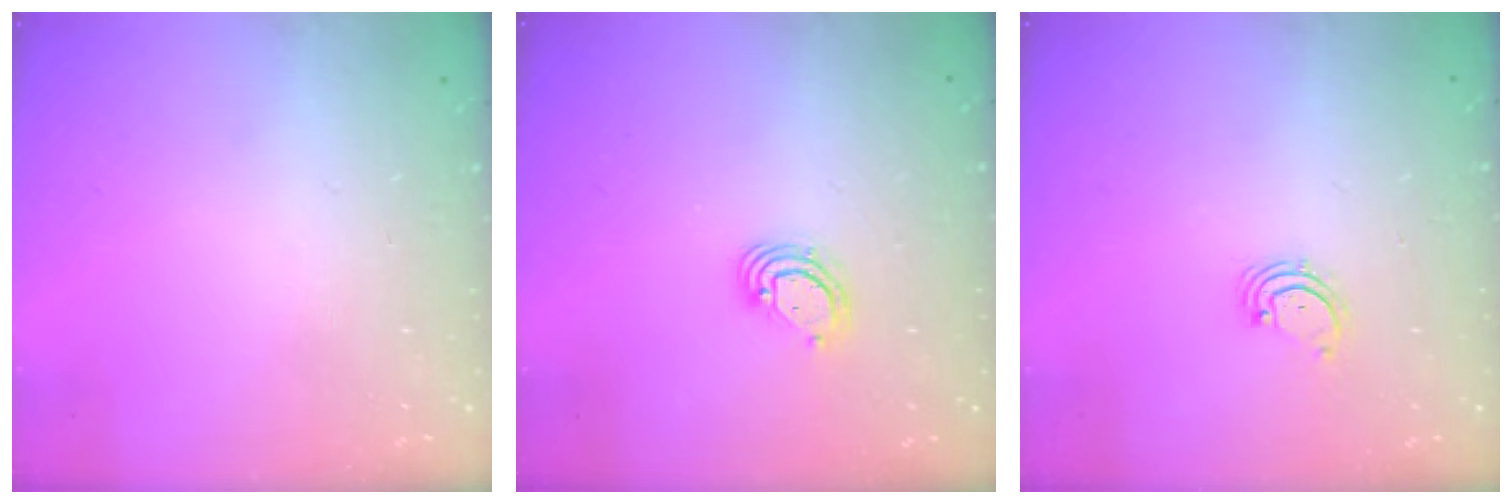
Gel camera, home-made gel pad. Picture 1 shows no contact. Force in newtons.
{"total": 4.1, "press": 4.1, "slide": 0.3}
{"total": 2.1, "press": 2.1, "slide": 0.3}